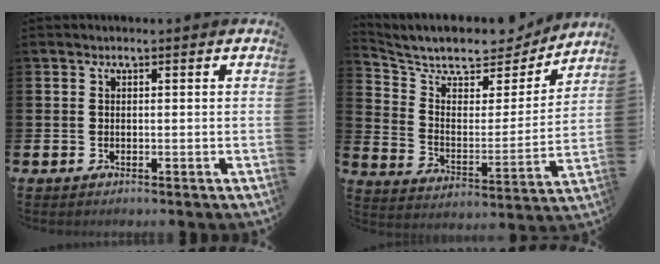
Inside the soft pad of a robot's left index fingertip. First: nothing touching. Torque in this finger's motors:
{"motor_torque": [1.09, -1.04, 0.54, 0.06]}